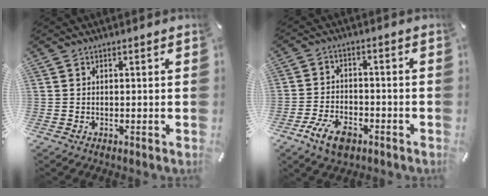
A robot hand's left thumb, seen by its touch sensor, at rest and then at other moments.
{"total": 7.9, "force": [-4.2, 4.6, 4.8], "torque": [-0.104, 0.016, -0.077]}